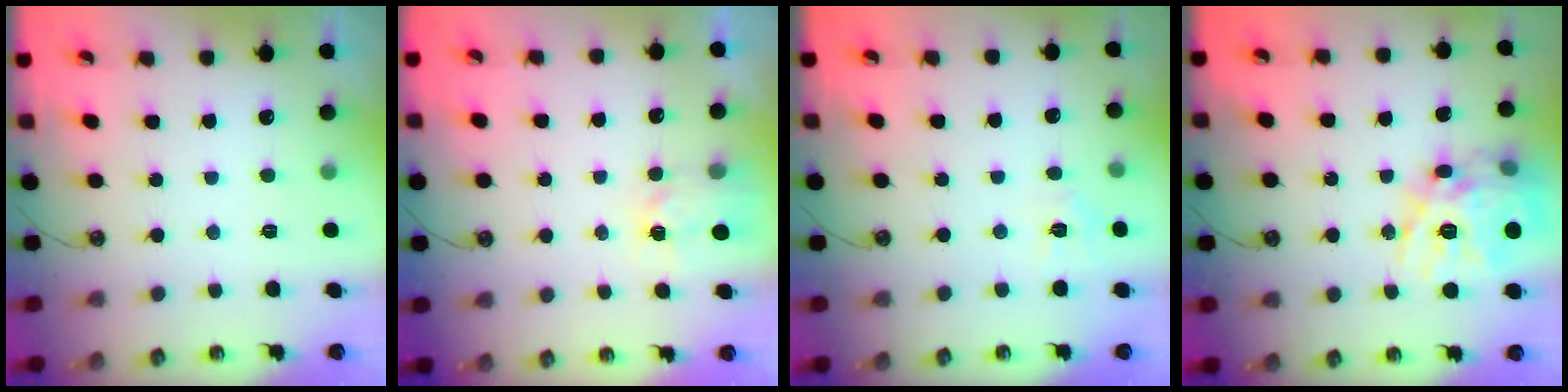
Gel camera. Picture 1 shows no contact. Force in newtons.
{"total": 4.2, "press": 4.2, "slide": 0.5}
{"total": 5.7, "press": 5.6, "slide": 0.7}
{"total": 22.6, "press": 22.3, "slide": 3.2}